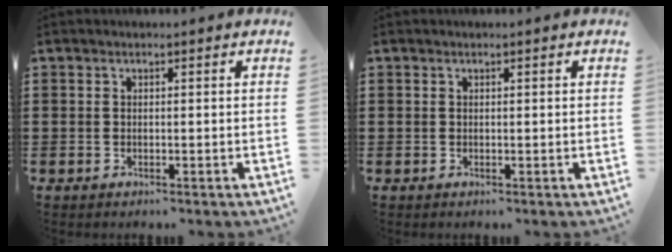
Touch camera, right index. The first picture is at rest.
{"total": 0.0}